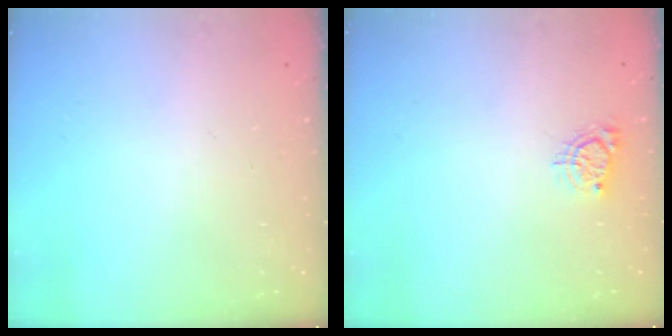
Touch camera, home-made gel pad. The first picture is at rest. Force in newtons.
{"total": 4.9, "press": 4.8, "slide": 0.5}